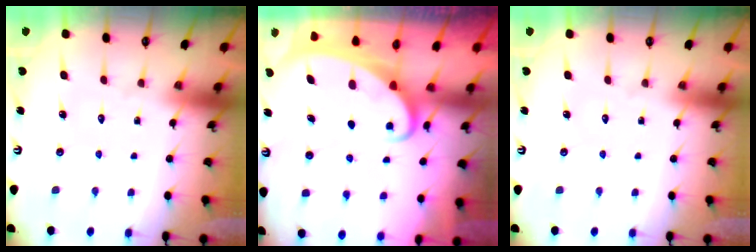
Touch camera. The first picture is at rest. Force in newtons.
{"total": 2.5, "press": 2.5, "slide": 0.4}
{"total": 0.0}